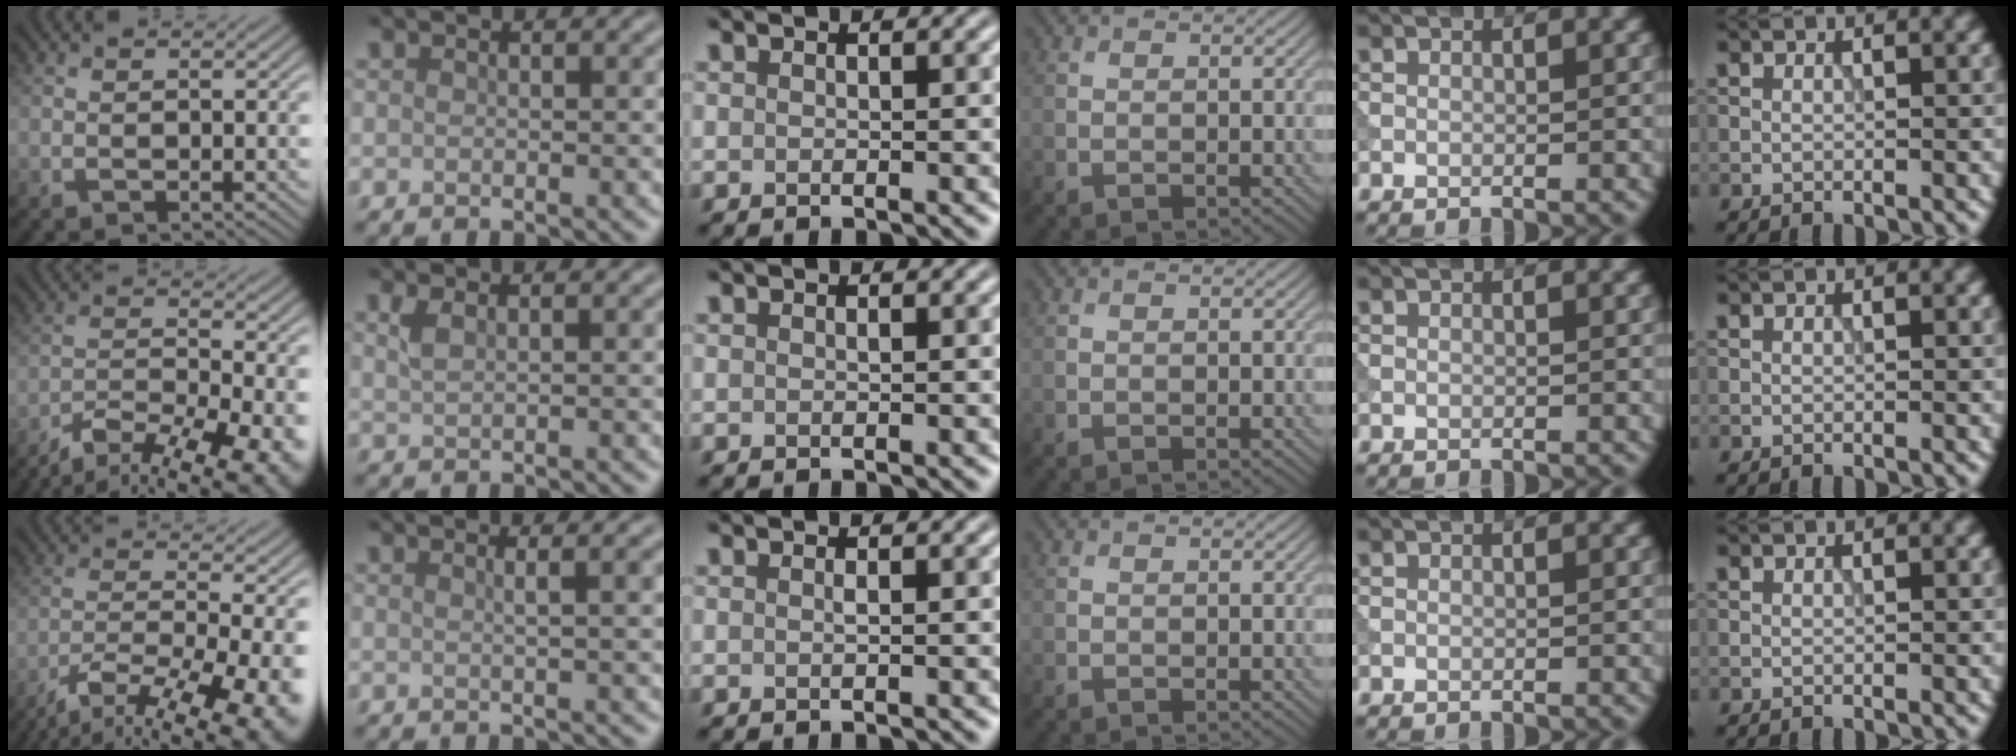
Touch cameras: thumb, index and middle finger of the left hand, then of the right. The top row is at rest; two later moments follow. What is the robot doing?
{"motion": "extract", "object": "tissue"}